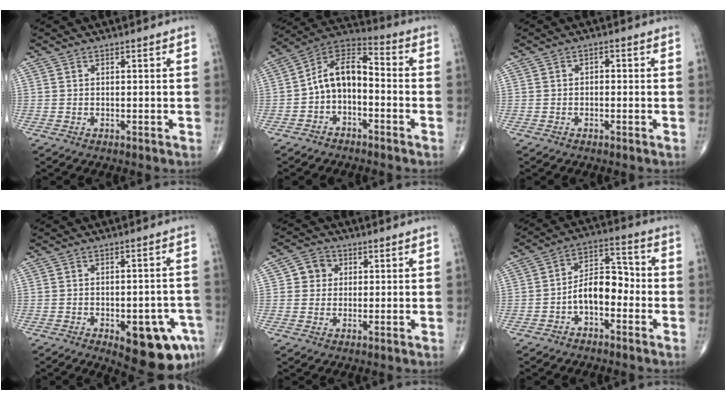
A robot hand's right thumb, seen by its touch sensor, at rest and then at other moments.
{"total": 9.3, "force": [-2.2, 5.3, 7.4], "torque": [-0.120, 0.053, -0.052]}
{"total": 1.1, "force": [-0.2, 0.8, 0.7], "torque": [-0.003, 0.006, -0.008]}
{"total": 13.3, "force": [-5.9, 5.4, 10.7], "torque": [-0.104, 0.024, -0.062]}
{"total": 4.4, "force": [1.0, 4.1, 1.3], "torque": [0.005, 0.004, 0.010]}
{"total": 9.0, "force": [-2.6, 5.3, 6.8], "torque": [-0.094, 0.042, -0.055]}